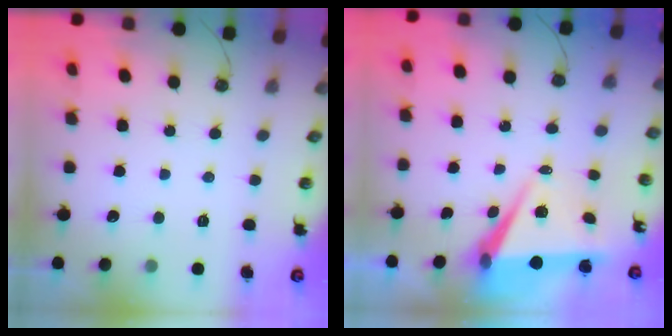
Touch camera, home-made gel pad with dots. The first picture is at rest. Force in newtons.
{"total": 7.0, "press": 5.5, "slide": 4.3}